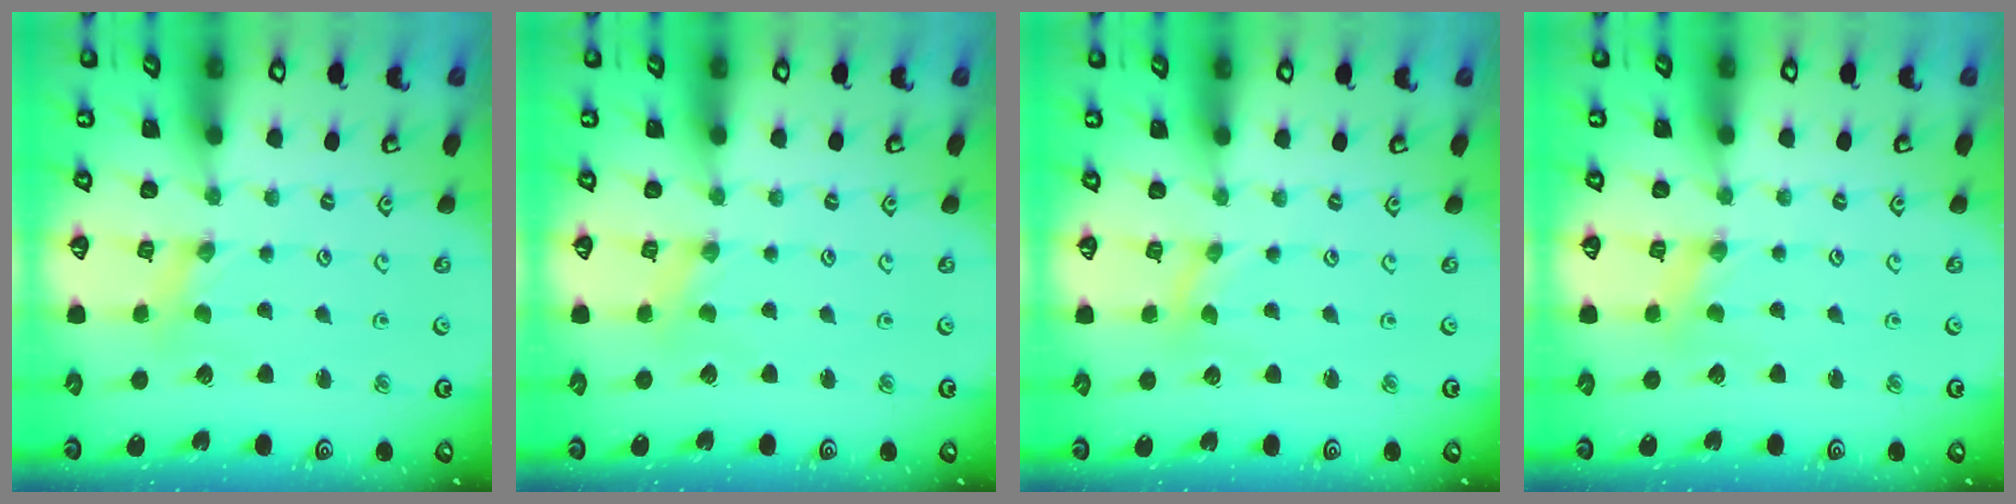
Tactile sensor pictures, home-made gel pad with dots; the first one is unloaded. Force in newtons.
{"total": 0.0}
{"total": 0.0}
{"total": 0.0}